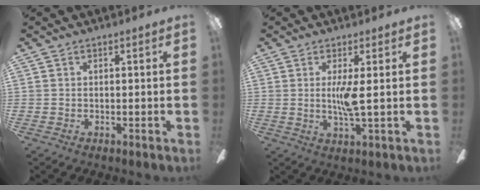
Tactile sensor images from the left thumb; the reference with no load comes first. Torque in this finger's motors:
{"motor_torque": [0.63, 1.69, 1.56, -0.62, 0.12]}